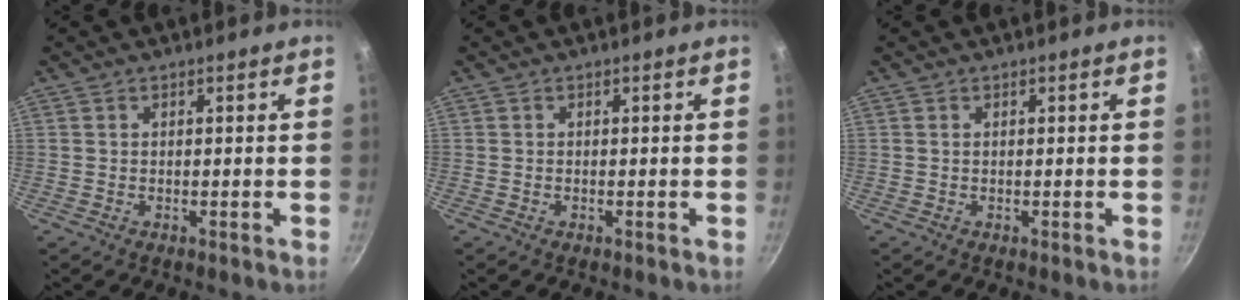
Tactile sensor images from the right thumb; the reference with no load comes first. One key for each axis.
{"total": 0.0}
{"total": 0.0}